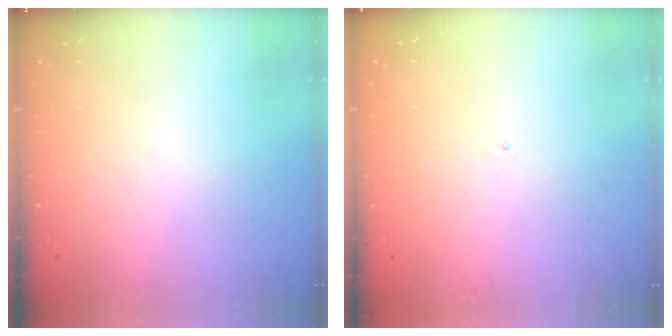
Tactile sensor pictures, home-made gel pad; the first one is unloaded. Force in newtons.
{"total": 1.9, "press": 1.9, "slide": 0.1}